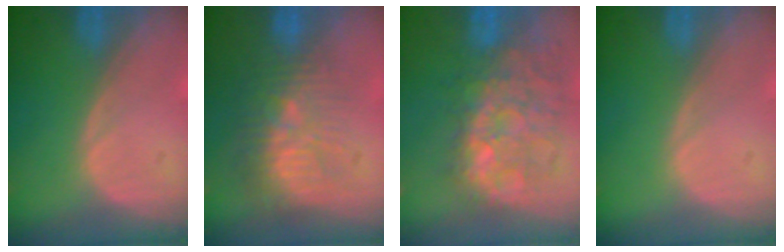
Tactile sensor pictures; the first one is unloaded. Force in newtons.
{"total": 10.1, "press": 9.0, "slide": 4.5}
{"total": 10.5, "press": 9.9, "slide": 3.4}
{"total": 0.0}